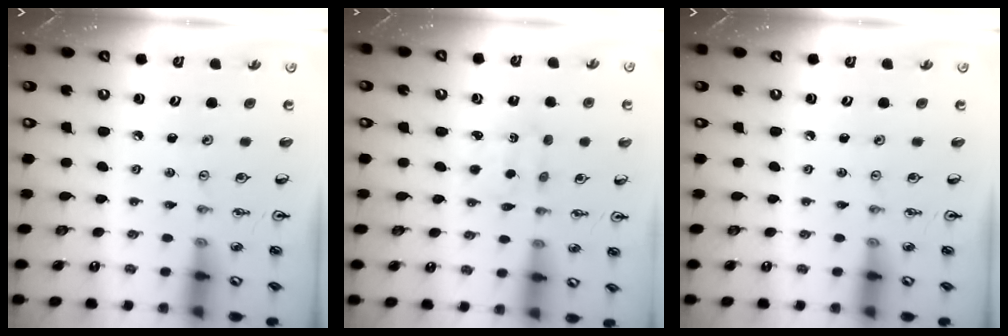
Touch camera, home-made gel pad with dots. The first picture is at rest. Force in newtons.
{"total": 2.1, "press": 2.0, "slide": 0.6}
{"total": 0.0}